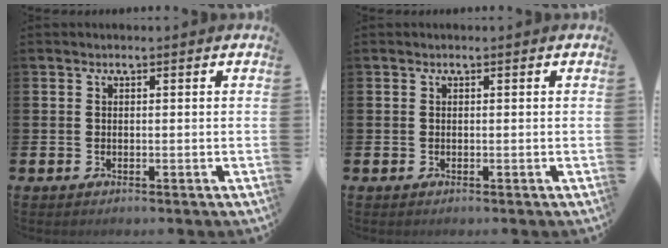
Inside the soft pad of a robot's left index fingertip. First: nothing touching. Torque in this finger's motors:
{"motor_torque": [0.00, 0.00, 0.00, 0.00]}